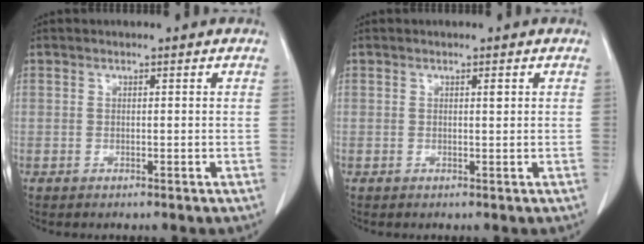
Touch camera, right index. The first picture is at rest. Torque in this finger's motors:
{"motor_torque": [0.07, -0.03, 0.02, 0.01]}